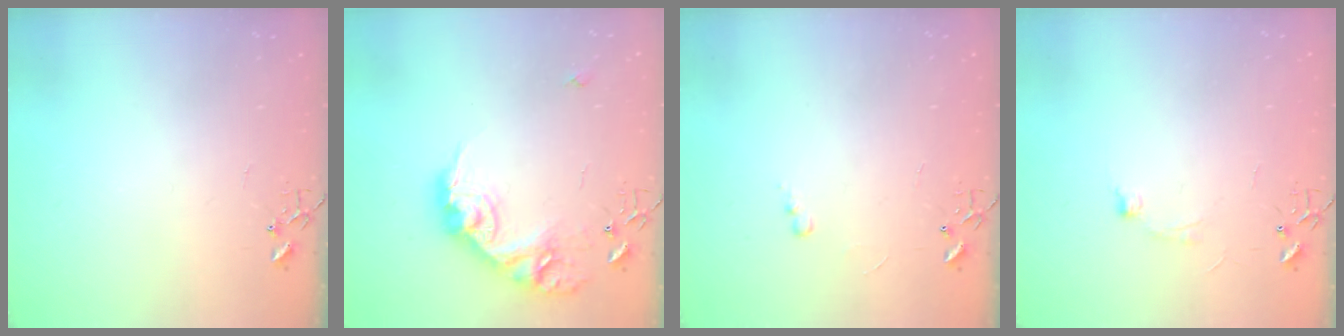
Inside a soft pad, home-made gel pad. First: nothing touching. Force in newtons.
{"total": 18.9, "press": 18.8, "slide": 0.9}
{"total": 3.5, "press": 3.5, "slide": 0.5}
{"total": 7.2, "press": 7.2, "slide": 0.8}